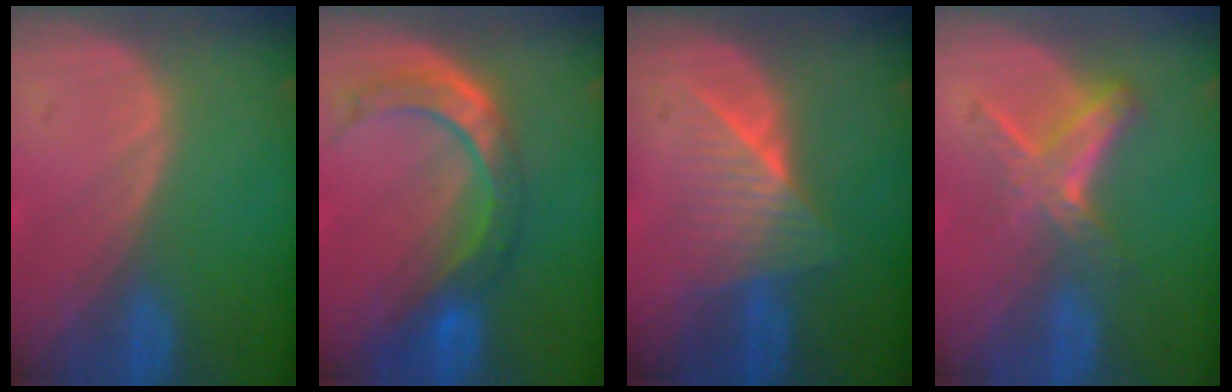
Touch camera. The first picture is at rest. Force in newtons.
{"total": 7.5, "press": 7.0, "slide": 2.7}
{"total": 6.6, "press": 5.9, "slide": 2.9}
{"total": 5.8, "press": 5.2, "slide": 2.7}